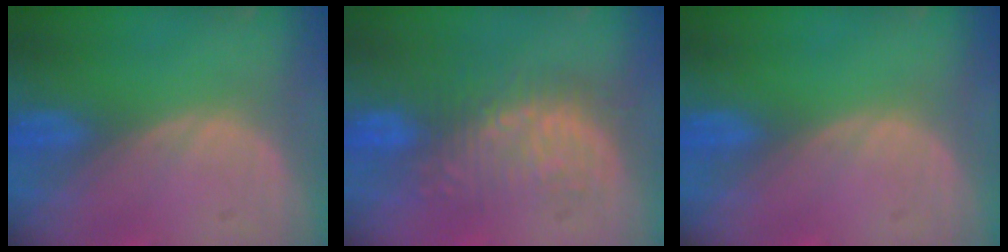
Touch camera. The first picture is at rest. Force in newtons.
{"total": 8.9, "press": 8.6, "slide": 2.0}
{"total": 0.0}